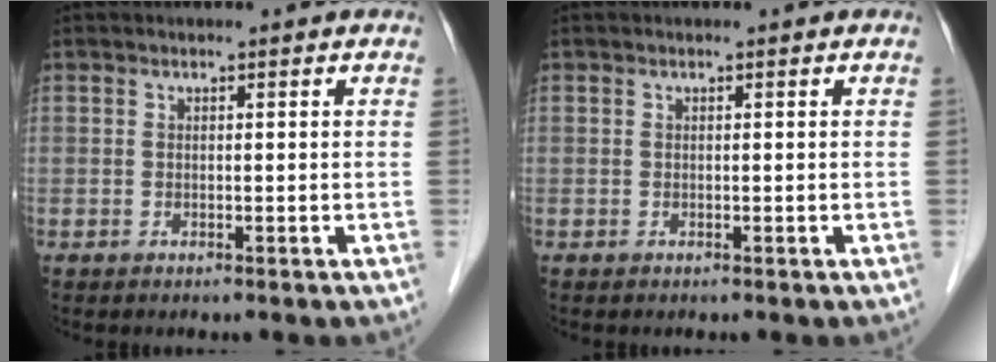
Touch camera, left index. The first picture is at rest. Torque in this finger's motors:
{"motor_torque": [0.00, 0.00, 0.00, -0.01]}